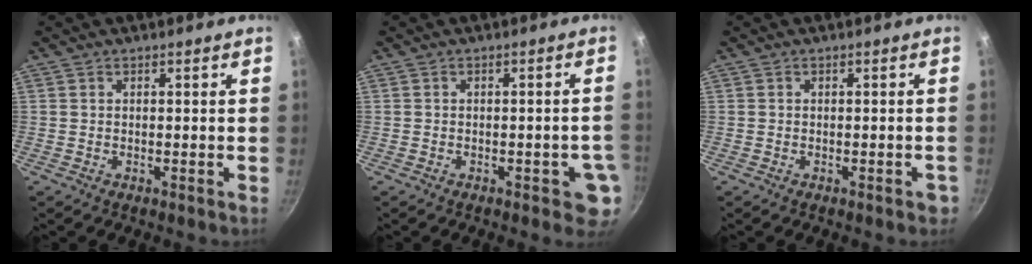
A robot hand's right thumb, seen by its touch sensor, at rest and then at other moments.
{"total": 4.7, "force": [-1.4, 2.2, 3.9], "torque": [-0.028, 0.010, -0.013]}
{"total": 1.5, "force": [-0.8, 0.7, 1.1], "torque": [-0.004, 0.010, -0.005]}